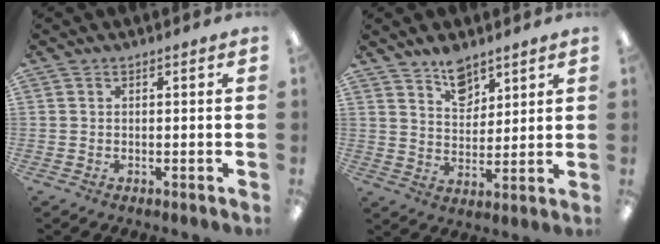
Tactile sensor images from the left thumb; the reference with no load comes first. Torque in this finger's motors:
{"motor_torque": [0.11, 0.17, 0.02, -0.22, 0.07]}